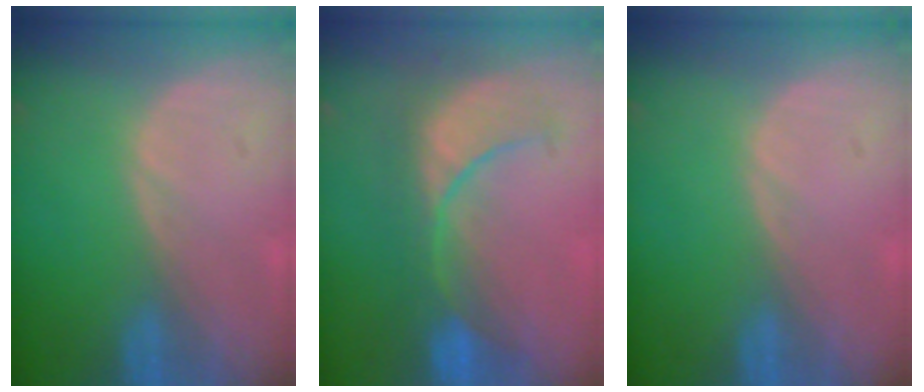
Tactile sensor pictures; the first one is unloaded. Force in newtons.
{"total": 8.8, "press": 8.8, "slide": 0.5}
{"total": 0.0}